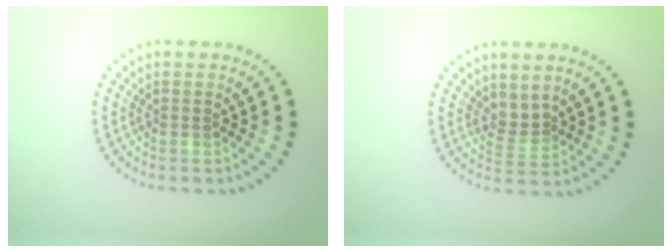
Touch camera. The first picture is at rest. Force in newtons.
{"total": 1.7, "press": 1.2, "slide": 1.3}